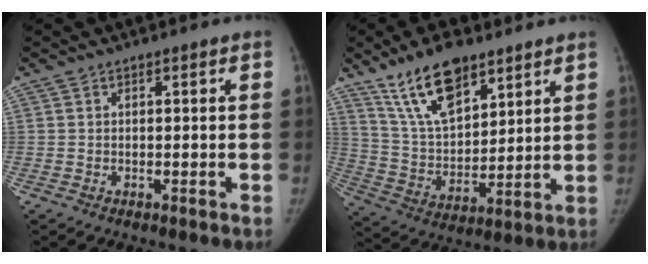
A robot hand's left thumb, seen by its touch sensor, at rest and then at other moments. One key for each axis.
{"total": 15.9, "fx": 10.6, "fy": 6.9, "fz": 9.6, "tx": -0.143, "ty": -0.049, "tz": 0.204}